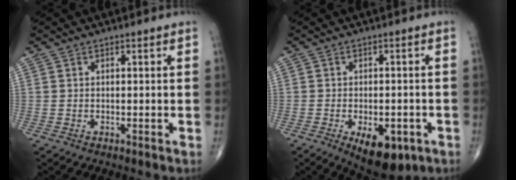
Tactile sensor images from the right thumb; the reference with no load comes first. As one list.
[{"total": 9.9, "force": [-4.3, 5.1, 7.4], "torque": [-0.091, 0.002, -0.051]}]